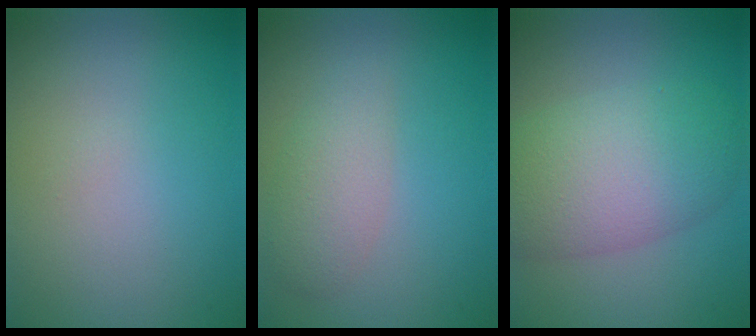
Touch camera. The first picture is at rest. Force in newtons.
{"total": 2.5, "press": 2.5, "slide": 0.1}
{"total": 6.9, "press": 6.9, "slide": 0.0}